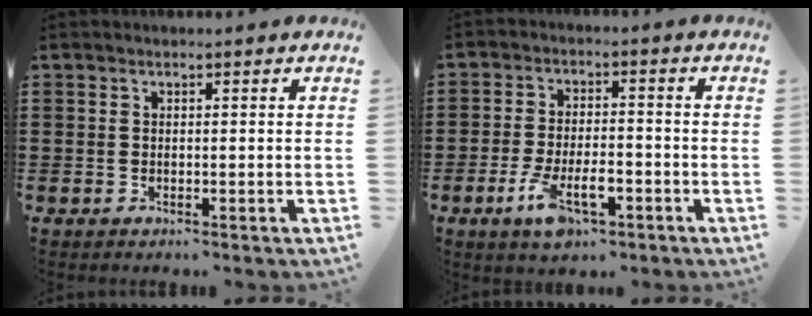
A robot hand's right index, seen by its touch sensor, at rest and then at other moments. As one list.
[{"total": 7.1, "force": [-3.3, 2.7, 5.6], "torque": [-0.116, 0.000, -0.062]}]